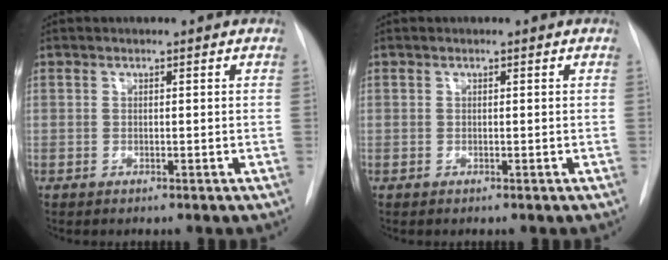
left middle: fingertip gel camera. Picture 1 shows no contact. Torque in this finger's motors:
{"motor_torque": [0.01, 0.04, 0.00, -0.01]}